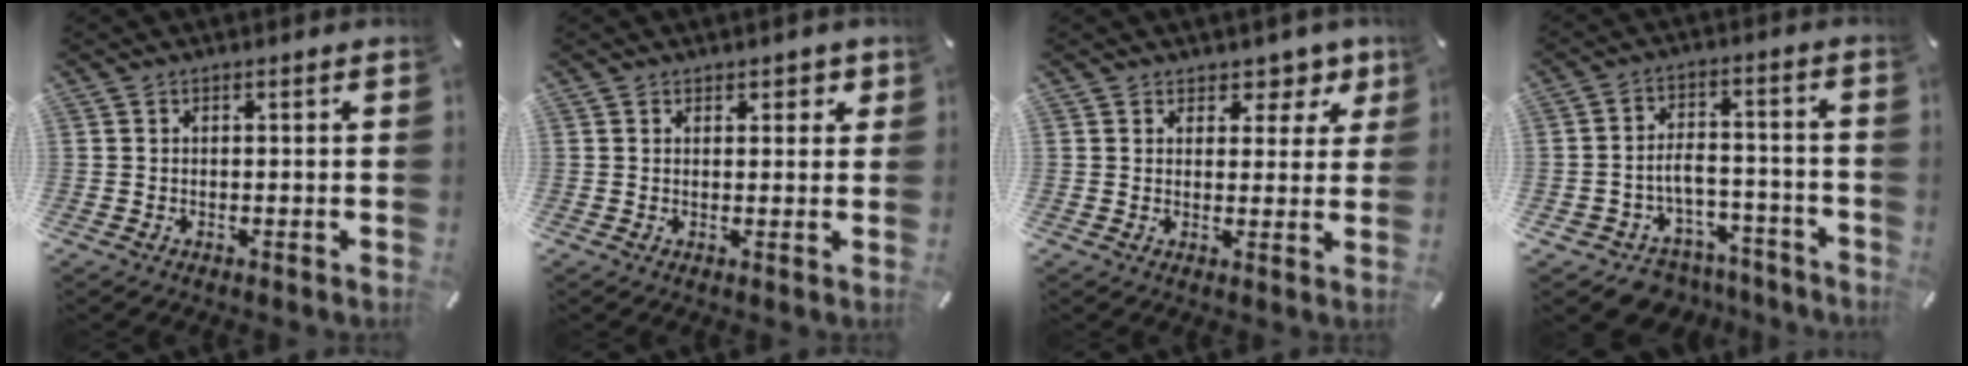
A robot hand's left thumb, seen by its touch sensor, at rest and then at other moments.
{"total": 1.8, "force": [1.0, 1.3, 0.7], "torque": [0.001, -0.002, 0.013]}
{"total": 5.4, "force": [3.5, 3.8, 1.4], "torque": [0.002, -0.027, 0.055]}
{"total": 7.1, "force": [-3.6, 5.6, 2.5], "torque": [-0.040, 0.023, -0.059]}